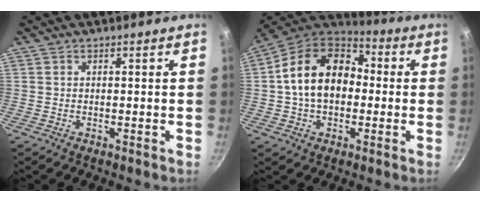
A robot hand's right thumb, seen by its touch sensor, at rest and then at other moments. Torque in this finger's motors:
{"motor_torque": [-0.65, 1.43, 1.53, 0.24, 0.46]}